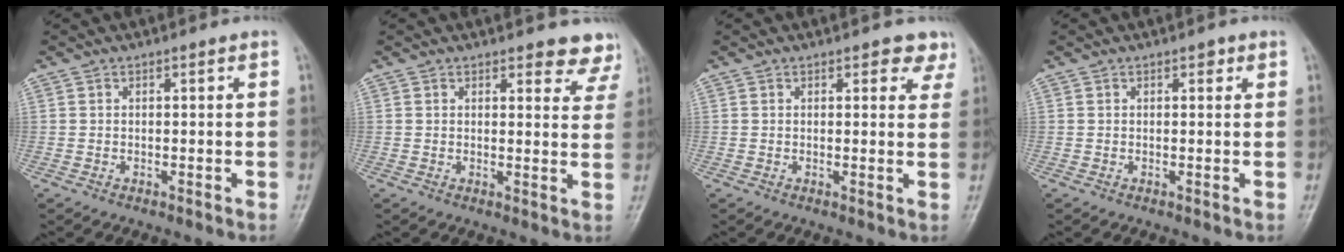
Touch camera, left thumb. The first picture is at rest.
{"total": 6.0, "force": [5.4, 2.3, 1.3], "torque": [0.023, -0.031, 0.042]}
{"total": 3.7, "force": [2.5, 2.1, 1.6], "torque": [0.014, -0.011, 0.020]}
{"total": 1.1, "force": [0.6, 0.7, 0.6], "torque": [0.001, -0.001, 0.005]}